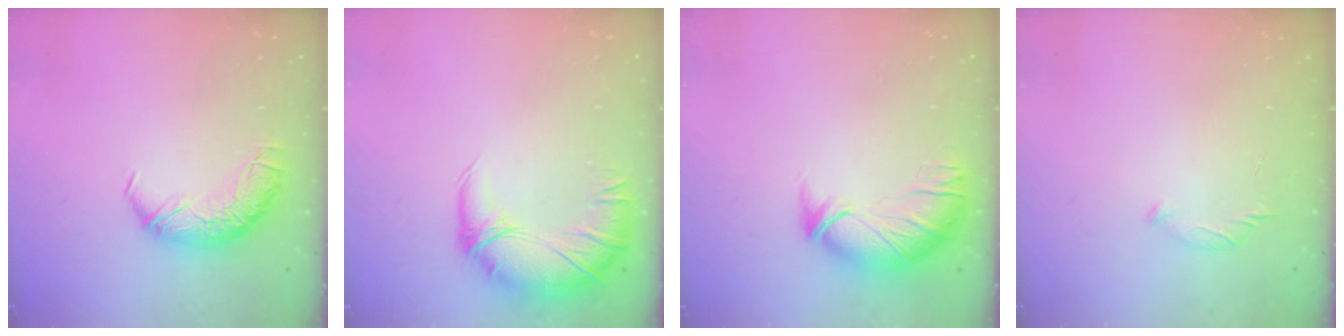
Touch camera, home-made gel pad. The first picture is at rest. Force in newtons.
{"total": 2.7, "press": 0.8, "slide": 2.6}
{"total": 2.9, "press": 1.4, "slide": 2.6}
{"total": 7.7, "press": 7.7, "slide": 0.6}